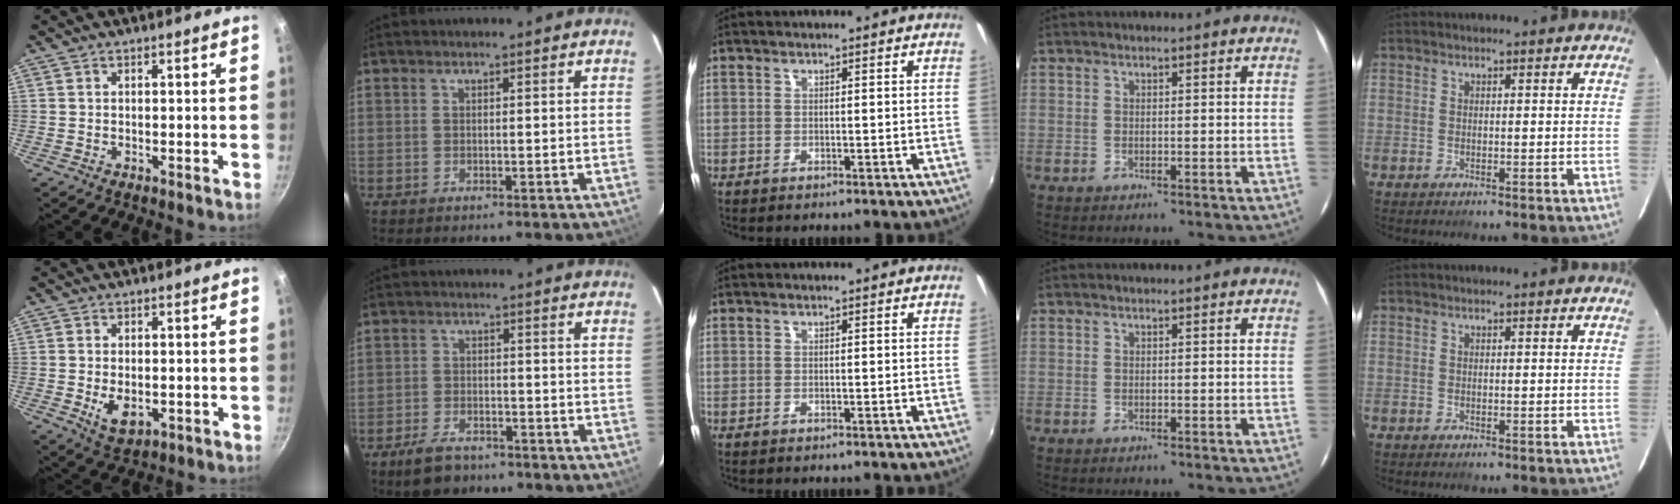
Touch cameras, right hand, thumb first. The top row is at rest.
{"thumb": {"total": 6.0, "force": [-1.1, 3.6, 4.7], "torque": [-0.072, -0.007, -0.010]}, "index": {"total": 7.3, "force": [-5.5, 3.6, 3.2], "torque": [-0.085, 0.004, -0.090]}}